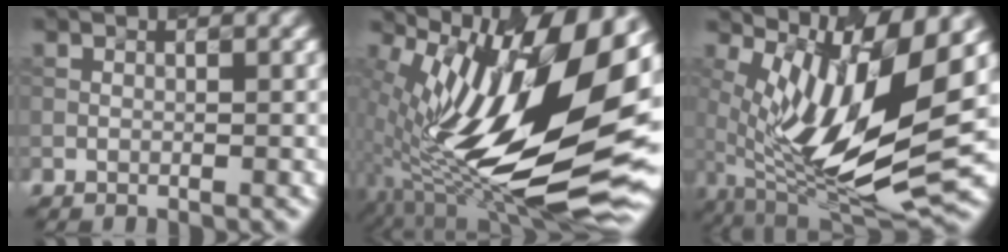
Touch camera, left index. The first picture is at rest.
{"total": 16.4, "force": [0.7, 6.4, 15.1], "torque": [-0.259, 0.008, 0.007]}
{"total": 12.8, "force": [2.1, 4.1, 12.0], "torque": [-0.229, -0.011, 0.053]}